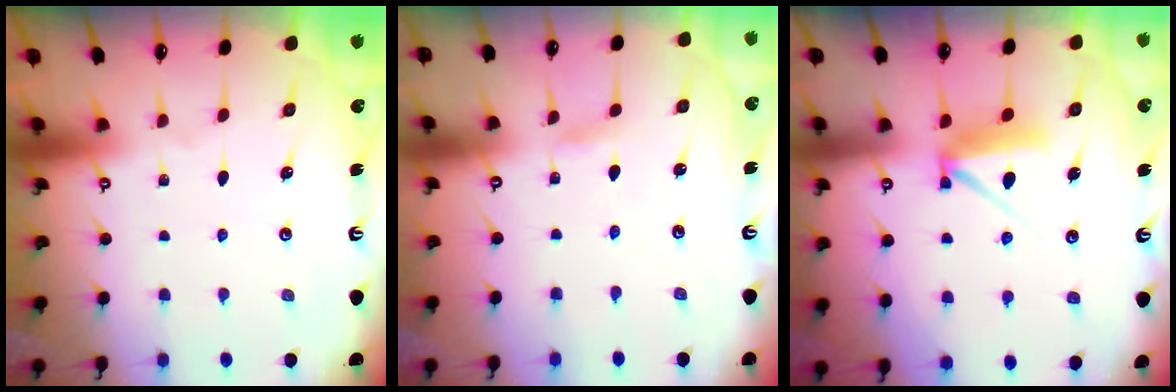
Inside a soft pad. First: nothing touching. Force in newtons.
{"total": 1.7, "press": 1.7, "slide": 0.1}
{"total": 7.7, "press": 7.6, "slide": 0.4}